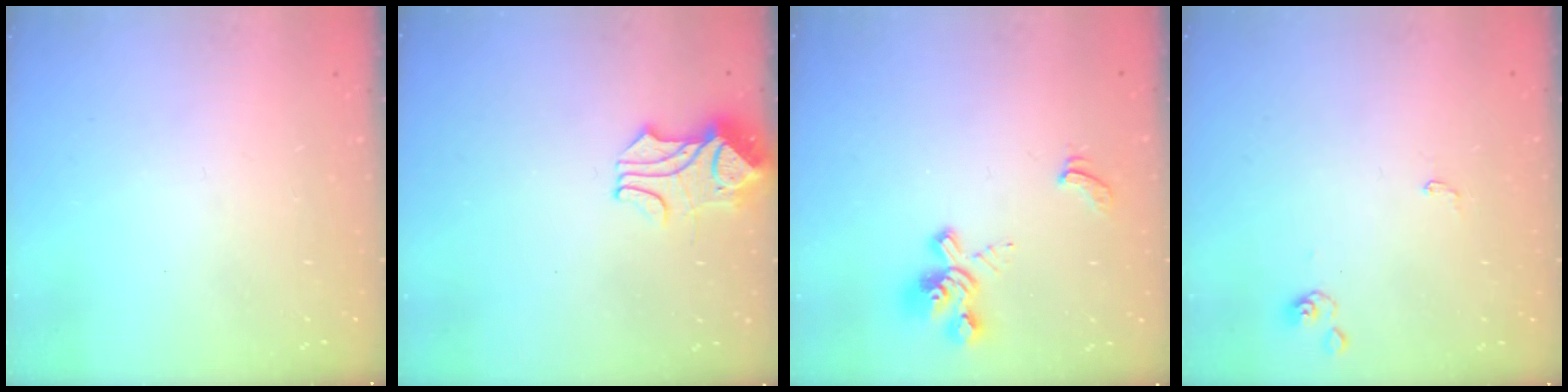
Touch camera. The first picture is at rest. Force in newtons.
{"total": 1.8, "press": 1.3, "slide": 1.1}
{"total": 2.4, "press": 1.9, "slide": 1.5}
{"total": 1.1, "press": 1.1, "slide": 0.2}